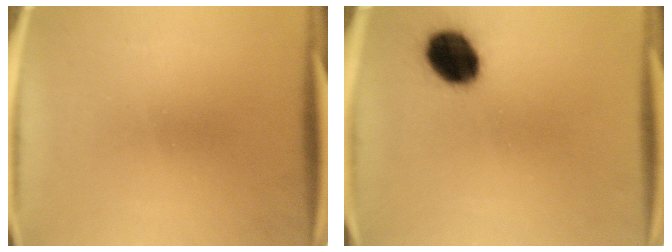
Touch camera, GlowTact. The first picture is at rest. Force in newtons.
{"total": 11.8}